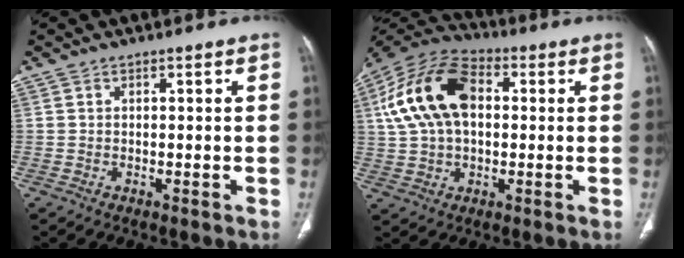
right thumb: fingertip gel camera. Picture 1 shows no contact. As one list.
[{"total": 17.1, "force": [2.9, 10.7, 13.0], "torque": [-0.244, 0.027, 0.046]}]